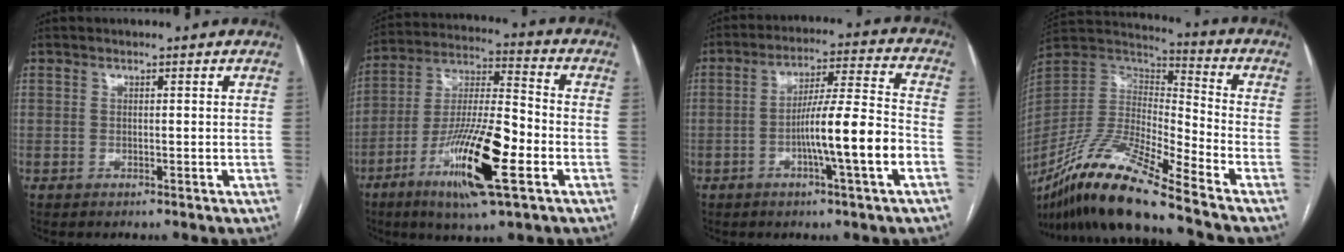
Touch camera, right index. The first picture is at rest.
{"total": 17.2, "force": [-7.0, 2.6, 15.6], "torque": [-0.297, -0.014, -0.122]}
{"total": 12.0, "force": [-3.8, -0.5, 11.4], "torque": [-0.193, 0.007, -0.065]}
{"total": 19.2, "force": [-14.1, 0.7, 13.0], "torque": [-0.274, -0.021, -0.266]}